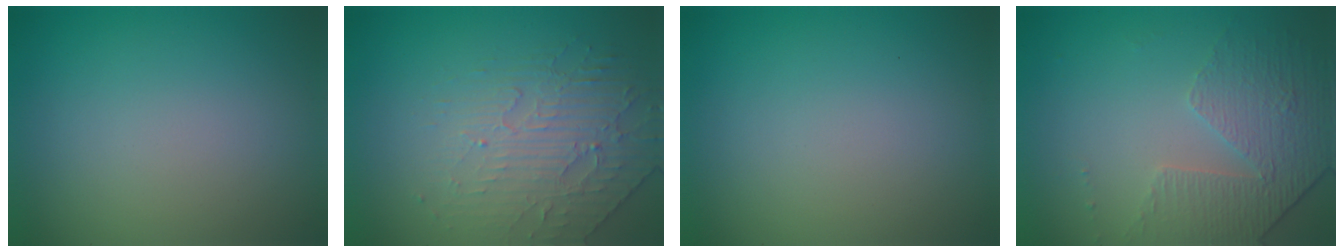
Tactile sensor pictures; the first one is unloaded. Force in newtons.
{"total": 2.8, "press": 2.3, "slide": 1.6}
{"total": 0.0}
{"total": 4.6, "press": 3.0, "slide": 3.5}